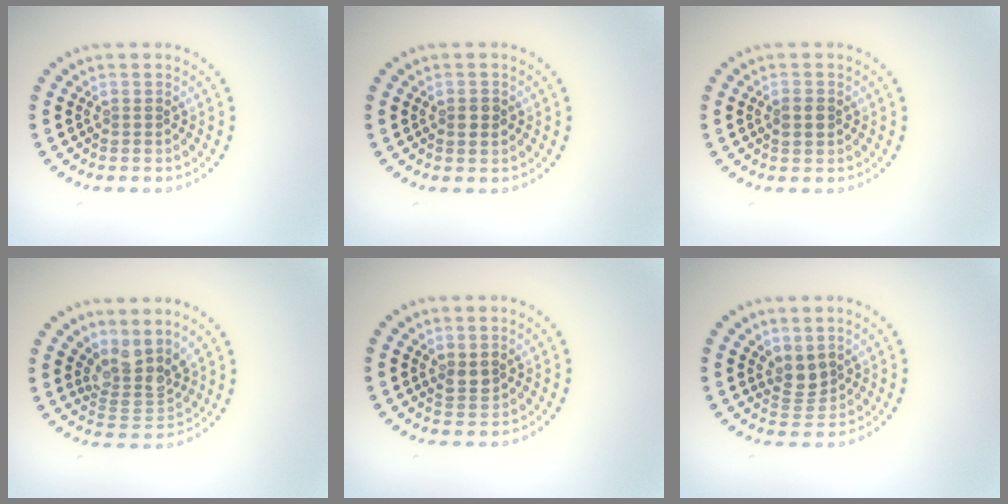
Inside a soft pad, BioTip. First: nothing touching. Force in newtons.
{"total": 1.4, "press": 1.4, "slide": 0.1}
{"total": 1.4, "press": 1.4, "slide": 0.1}
{"total": 3.7, "press": 2.7, "slide": 2.5}
{"total": 1.4, "press": 1.3, "slide": 0.5}
{"total": 2.2, "press": 1.8, "slide": 1.4}